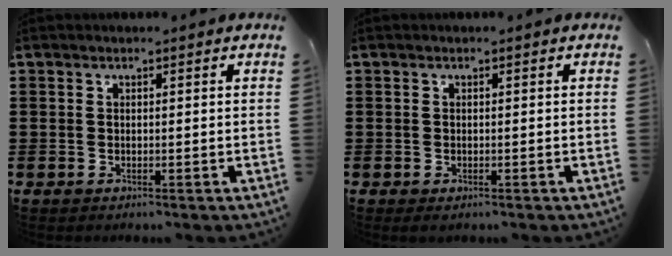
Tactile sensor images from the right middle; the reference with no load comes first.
{"total": 0.0}